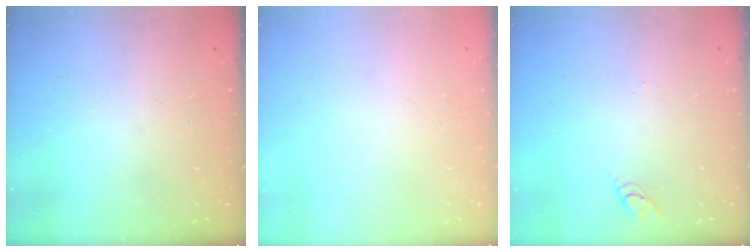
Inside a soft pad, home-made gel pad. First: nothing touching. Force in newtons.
{"total": 0.0}
{"total": 3.2, "press": 3.2, "slide": 0.3}